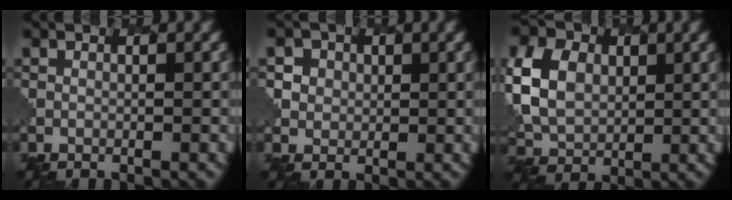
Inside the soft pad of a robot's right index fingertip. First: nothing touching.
{"total": 3.7, "force": [2.0, 3.0, 1.0], "torque": [-0.021, 0.009, 0.027]}
{"total": 8.0, "force": [1.4, 6.1, 4.9], "torque": [-0.128, 0.015, 0.020]}